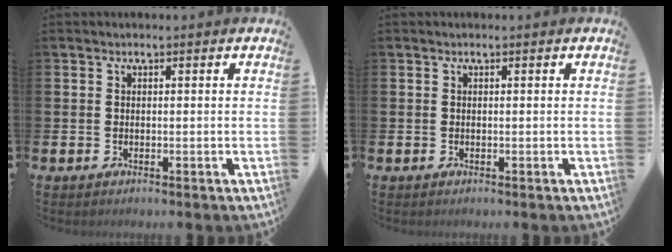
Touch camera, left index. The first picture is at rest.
{"total": 0.0}